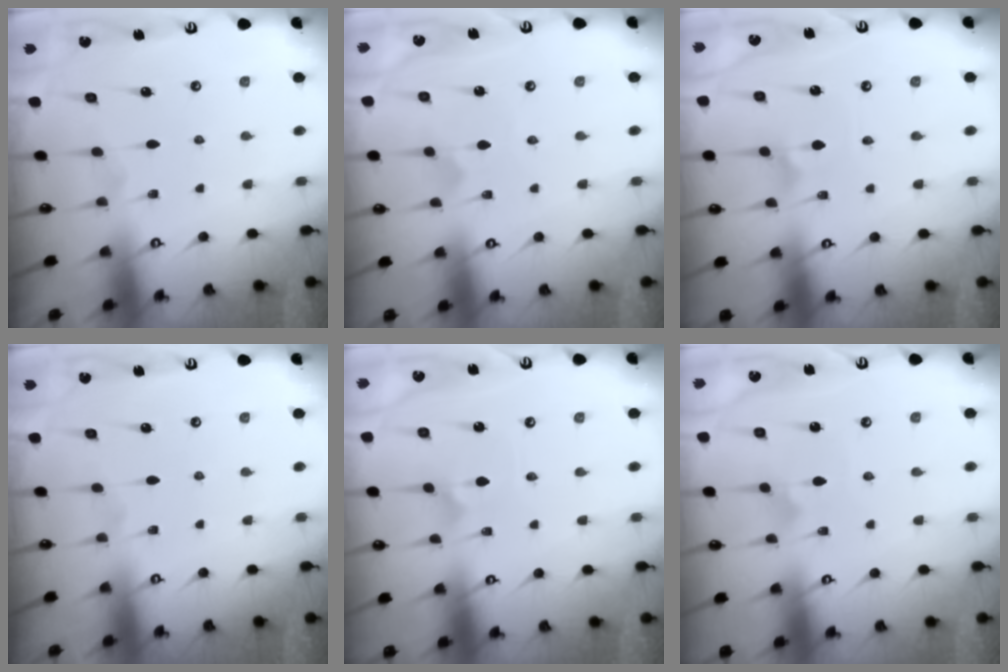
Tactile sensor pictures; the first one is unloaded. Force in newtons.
{"total": 1.7, "press": 1.6, "slide": 0.2}
{"total": 2.2, "press": 2.2, "slide": 0.2}
{"total": 0.0}
{"total": 1.6, "press": 1.5, "slide": 0.2}
{"total": 1.5, "press": 1.5, "slide": 0.0}